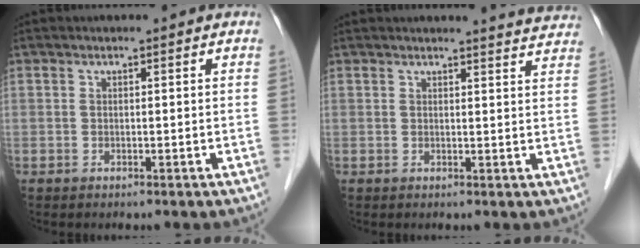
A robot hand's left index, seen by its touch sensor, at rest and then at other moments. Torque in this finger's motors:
{"motor_torque": [0.87, -0.74, 0.30, 0.04]}